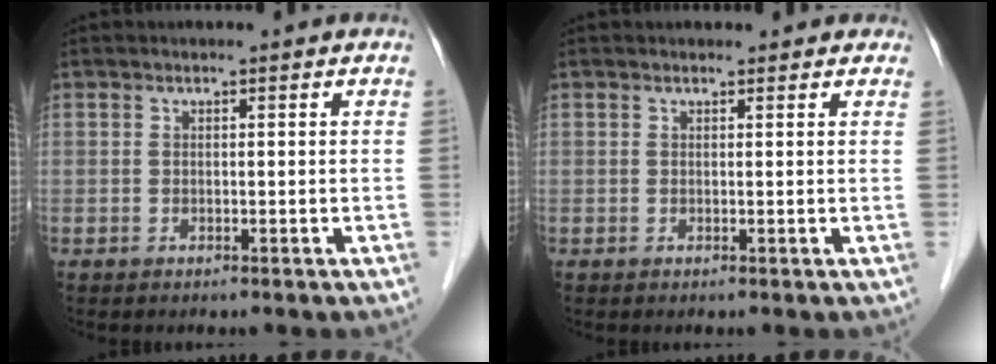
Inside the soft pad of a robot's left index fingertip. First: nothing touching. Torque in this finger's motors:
{"motor_torque": [0.07, -0.29, -0.03, 0.01]}